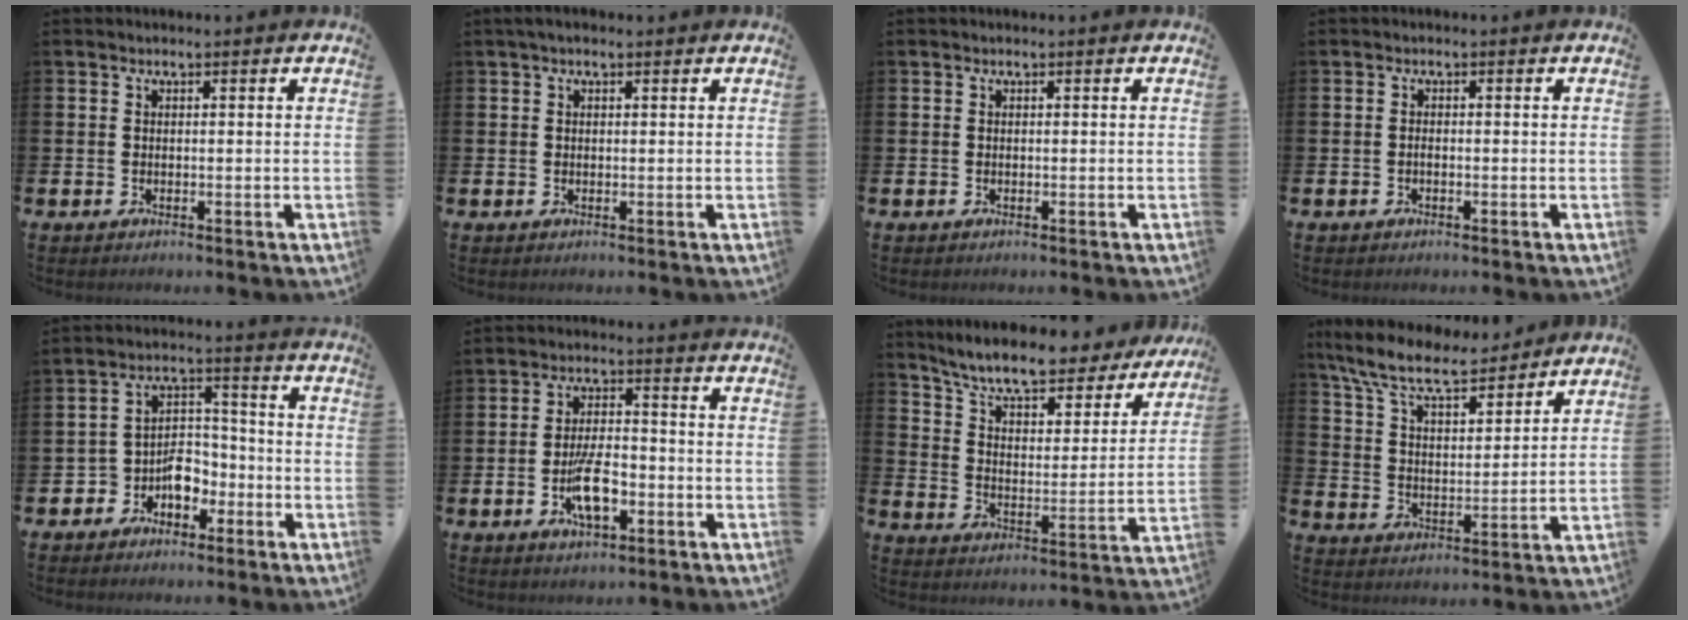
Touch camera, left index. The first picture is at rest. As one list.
[{"total": 1.1, "force": [0.7, 0.5, 0.8], "torque": [-0.011, 0.004, 0.010]}, {"total": 0.0}, {"total": 0.6, "force": [-0.4, 0.2, 0.4], "torque": [-0.005, -0.004, -0.009]}, {"total": 5.3, "force": [-2.9, 3.6, 2.5], "torque": [-0.051, 0.015, -0.058]}, {"total": 6.5, "force": [-2.1, 2.7, 5.5], "torque": [-0.101, 0.004, -0.042]}, {"total": 8.1, "force": [7.4, 1.5, 3.0], "torque": [-0.083, -0.052, 0.122]}, {"total": 9.3, "force": [8.4, 2.1, 3.5], "torque": [-0.105, -0.045, 0.150]}]